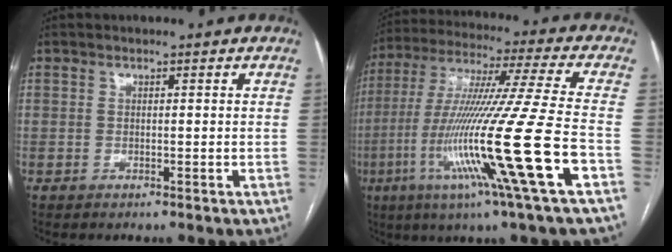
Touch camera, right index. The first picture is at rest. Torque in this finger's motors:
{"motor_torque": [0.76, -0.52, 1.05, 0.21]}